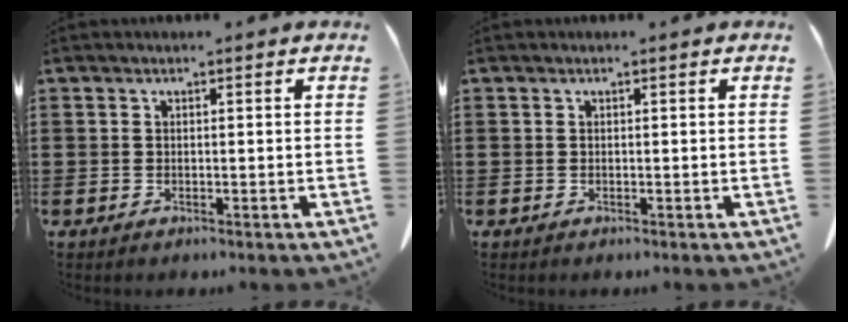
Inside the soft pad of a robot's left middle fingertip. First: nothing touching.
{"total": 0.0}